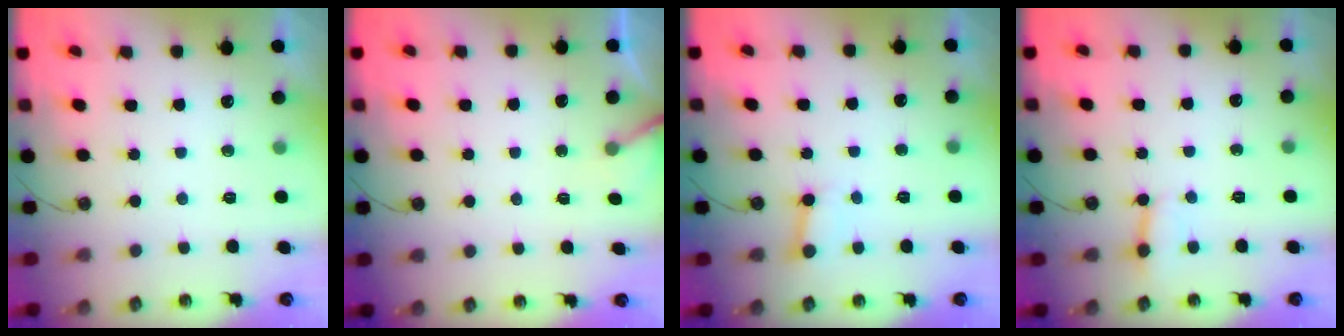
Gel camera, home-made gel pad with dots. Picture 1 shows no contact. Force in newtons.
{"total": 3.4, "press": 3.4, "slide": 0.2}
{"total": 2.7, "press": 2.7, "slide": 0.2}
{"total": 3.7, "press": 3.6, "slide": 0.4}